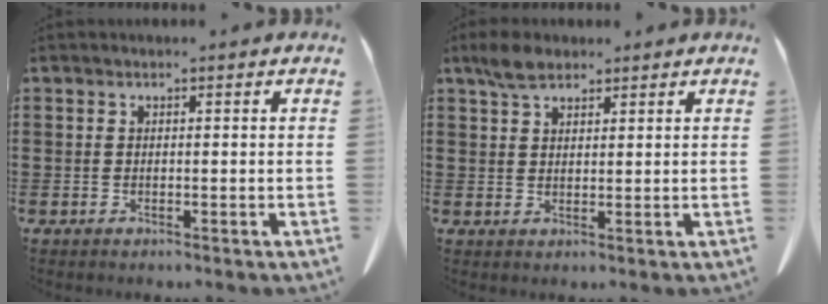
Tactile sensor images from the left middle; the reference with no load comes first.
{"total": 3.9, "force": [2.9, 1.7, 2.0], "torque": [-0.047, 0.006, 0.055]}